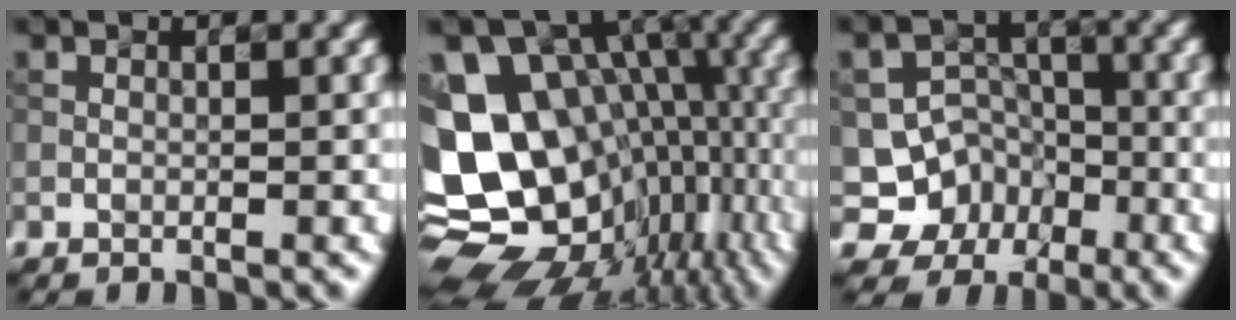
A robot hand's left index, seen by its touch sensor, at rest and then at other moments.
{"total": 15.6, "force": [-0.8, 12.1, 9.8], "torque": [-0.183, -0.009, 0.034]}
{"total": 6.1, "force": [-3.1, 5.2, 0.9], "torque": [0.002, 0.004, -0.058]}